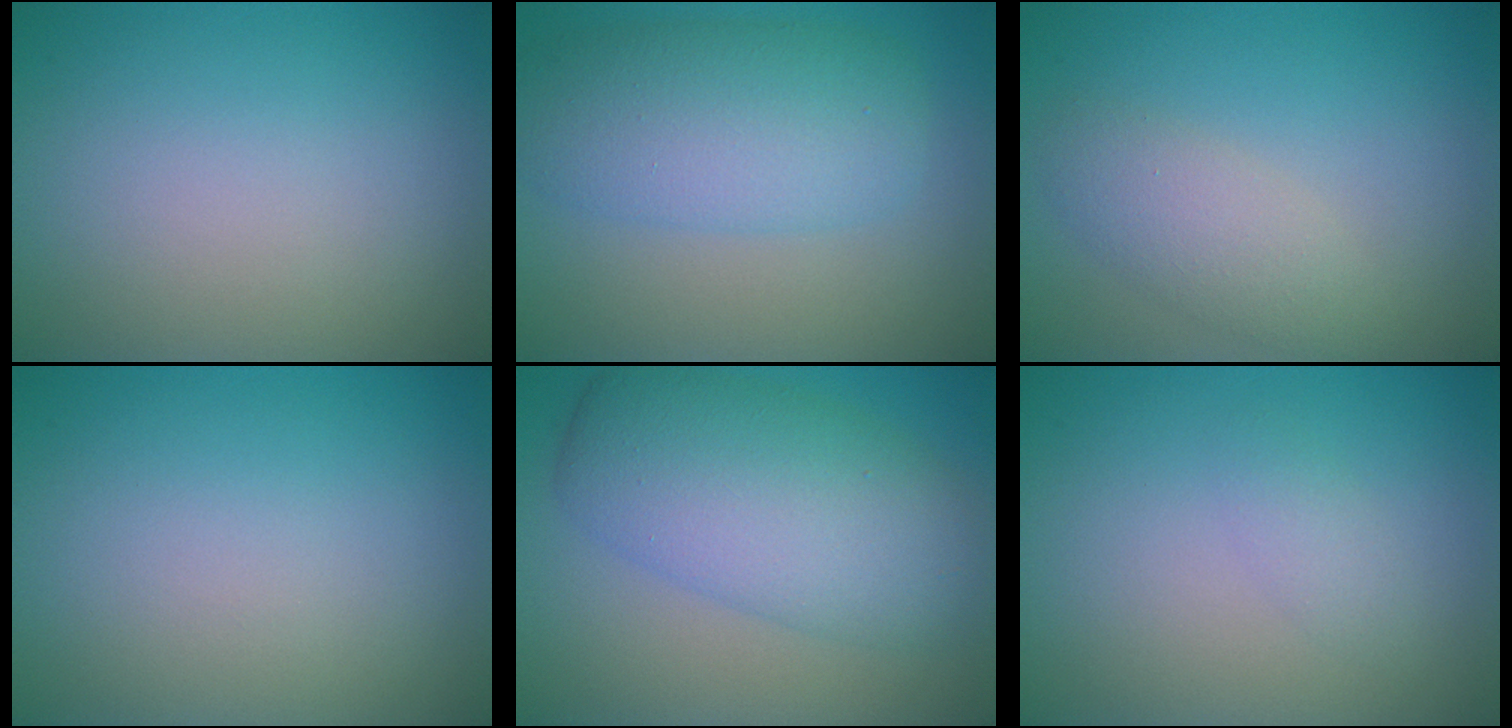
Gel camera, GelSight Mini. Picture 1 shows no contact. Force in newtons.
{"total": 6.5, "press": 6.5, "slide": 0.1}
{"total": 2.9, "press": 2.9, "slide": 0.3}
{"total": 0.0}
{"total": 8.2, "press": 8.2, "slide": 0.1}
{"total": 1.1, "press": 1.1, "slide": 0.0}